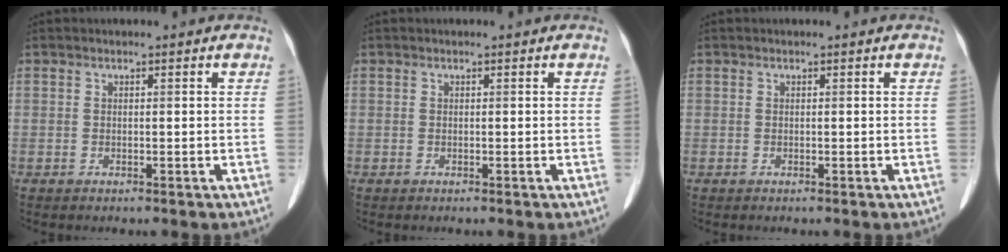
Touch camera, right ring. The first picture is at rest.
{"total": 0.0}
{"total": 0.0}